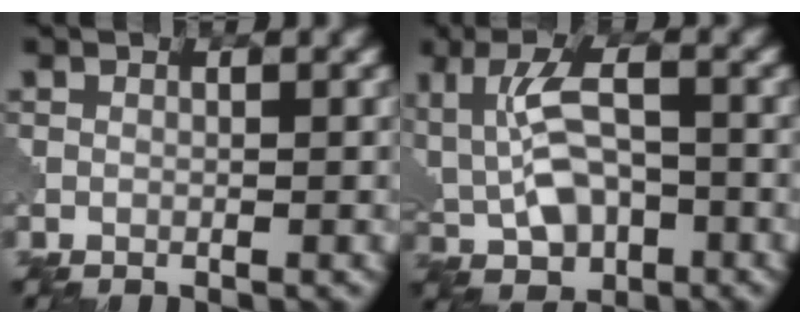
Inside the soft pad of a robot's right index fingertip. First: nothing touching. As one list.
[{"total": 6.2, "force": [-0.1, 3.5, 5.1], "torque": [-0.093, 0.002, -0.004]}]